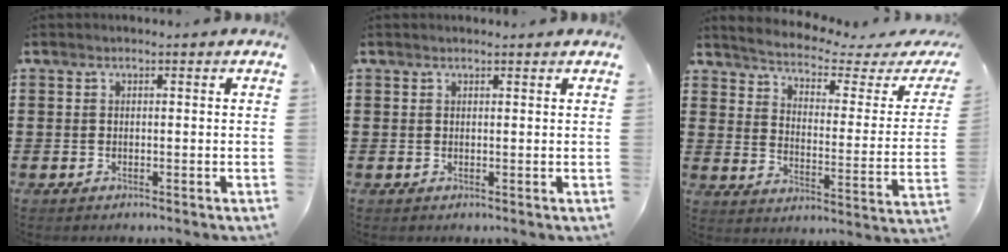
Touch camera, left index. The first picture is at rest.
{"total": 0.7, "force": [0.7, 0.0, 0.3], "torque": [-0.007, -0.002, 0.014]}
{"total": 2.9, "force": [2.4, 0.2, 1.7], "torque": [-0.052, -0.028, 0.029]}